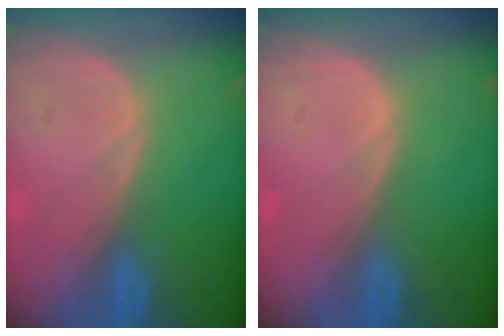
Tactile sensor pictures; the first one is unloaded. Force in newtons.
{"total": 0.0}